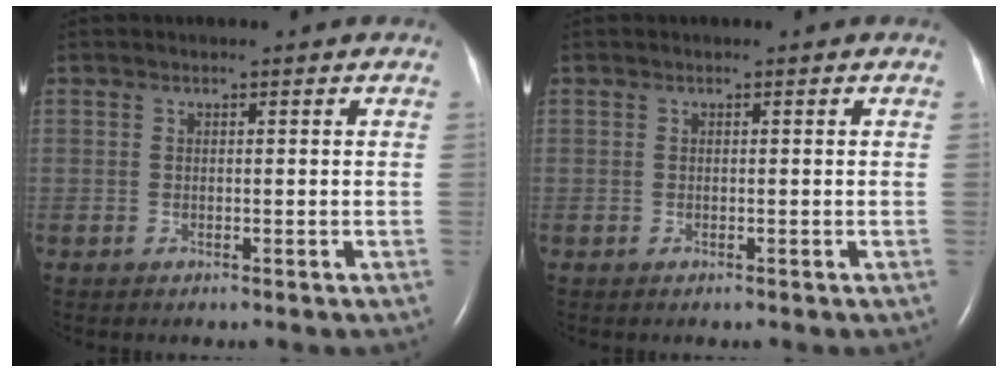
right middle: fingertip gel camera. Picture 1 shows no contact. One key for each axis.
{"total": 0.0}